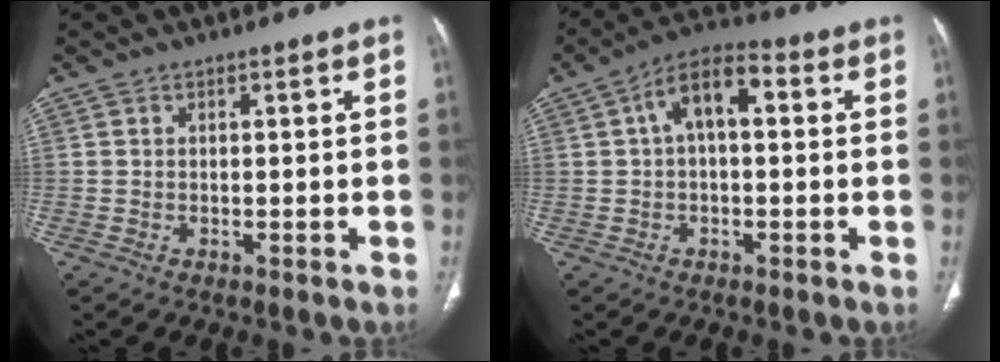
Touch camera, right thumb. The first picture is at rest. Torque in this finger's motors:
{"motor_torque": [1.39, 3.47, 0.50, -0.34, 0.05]}